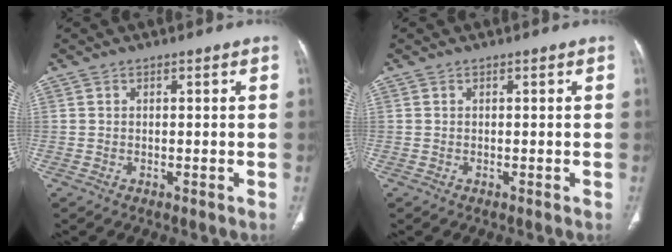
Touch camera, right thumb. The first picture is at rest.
{"total": 0.0}